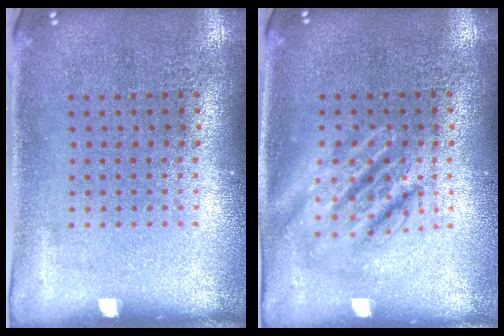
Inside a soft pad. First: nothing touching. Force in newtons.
{"total": 2.6, "press": 2.6, "slide": 0.3}